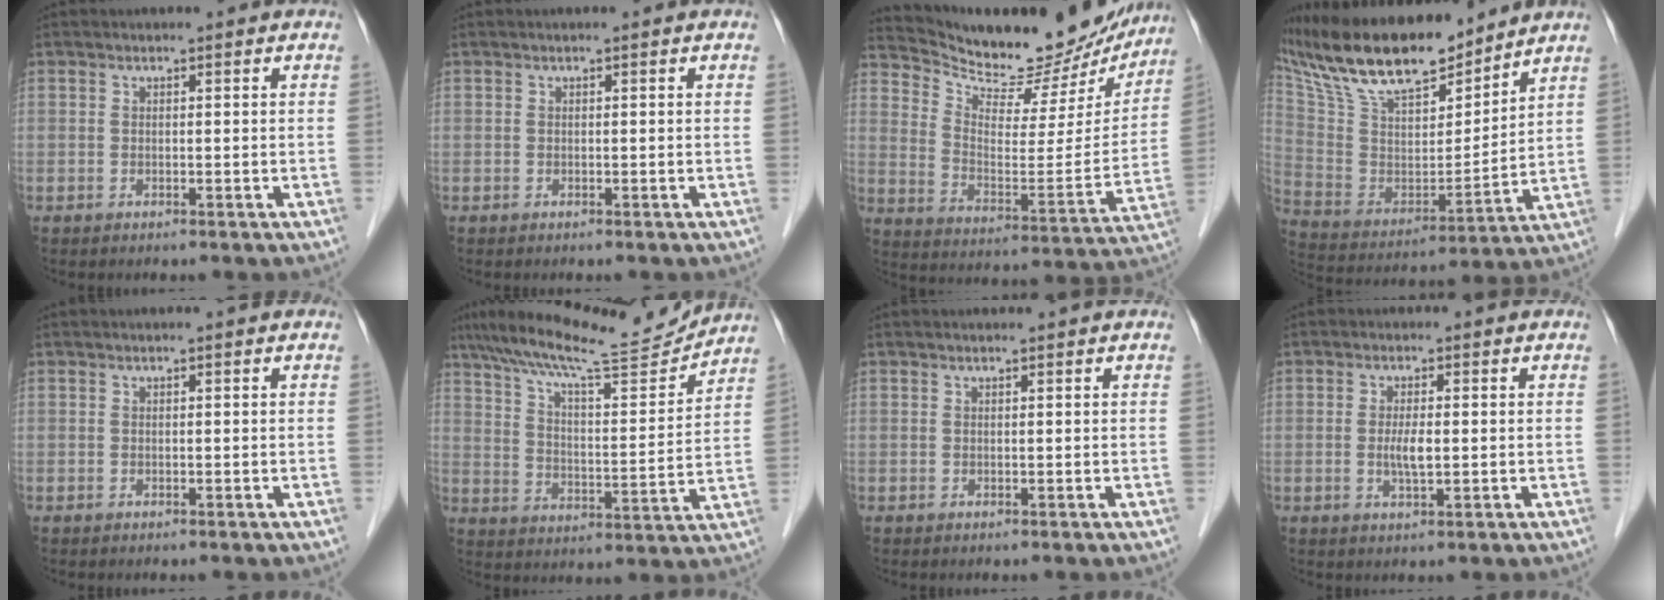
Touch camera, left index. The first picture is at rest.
{"total": 0.0}
{"total": 21.5, "force": [19.9, 5.8, 5.8], "torque": [-0.089, -0.040, 0.280]}
{"total": 20.5, "force": [17.1, 5.2, 10.0], "torque": [-0.192, 0.010, 0.312]}
{"total": 0.0}
{"total": 16.5, "force": [15.1, 1.0, 6.5], "torque": [-0.119, -0.003, 0.232]}
{"total": 0.0}
{"total": 2.9, "force": [-0.4, 0.7, 2.8], "torque": [-0.057, -0.006, -0.006]}